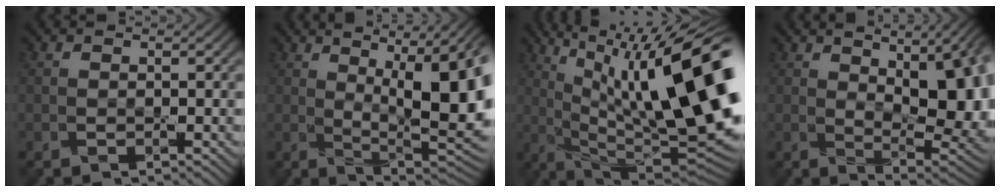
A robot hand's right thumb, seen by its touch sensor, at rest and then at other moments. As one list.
[{"total": 16.3, "force": [2.4, 6.3, 14.9], "torque": [-0.203, 0.020, 0.042]}, {"total": 20.7, "force": [6.1, 6.9, 18.5], "torque": [-0.265, 0.030, 0.099]}, {"total": 14.4, "force": [2.6, 5.9, 12.9], "torque": [-0.173, 0.005, 0.053]}]